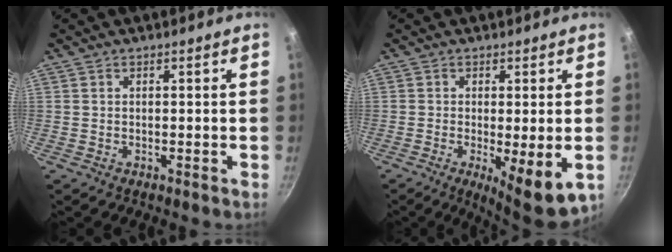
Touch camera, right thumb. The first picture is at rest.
{"total": 8.7, "force": [-1.9, 2.1, 8.3], "torque": [-0.115, -0.012, -0.018]}